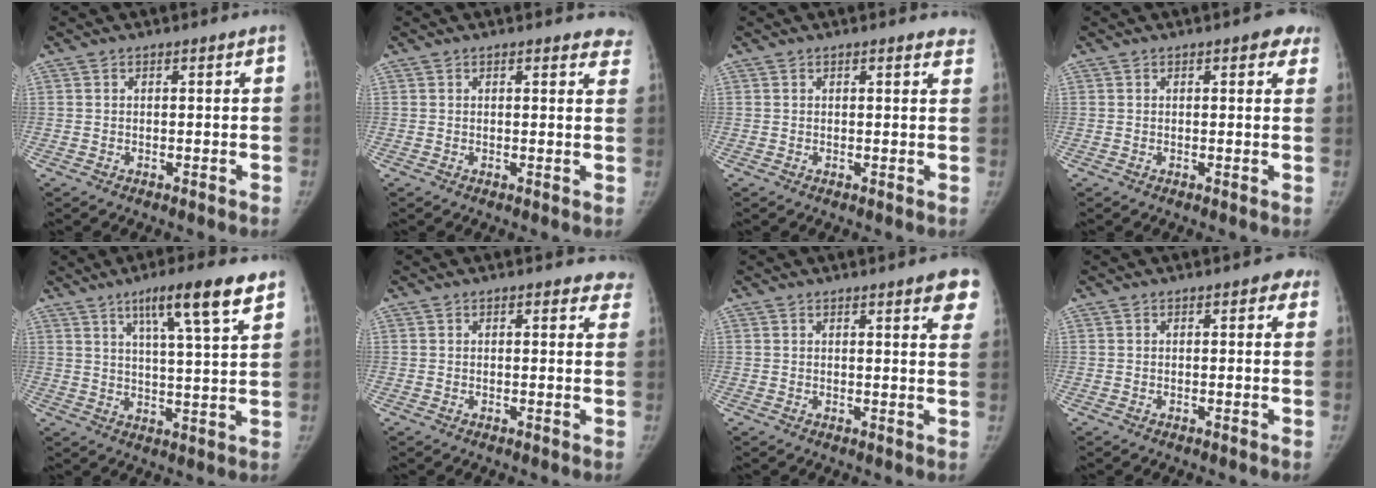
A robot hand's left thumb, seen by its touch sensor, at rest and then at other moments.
{"total": 5.3, "force": [4.7, 1.8, 1.5], "torque": [0.021, -0.018, 0.034]}
{"total": 3.6, "force": [3.2, 1.0, 1.4], "torque": [0.006, -0.008, 0.024]}
{"total": 3.7, "force": [2.1, 1.8, 2.5], "torque": [0.000, -0.003, 0.017]}
{"total": 11.9, "force": [7.2, 1.3, 9.3], "torque": [-0.141, -0.029, 0.111]}
{"total": 4.8, "force": [3.9, 2.2, 1.6], "torque": [0.025, -0.011, 0.031]}
{"total": 7.1, "force": [4.5, 1.5, 5.3], "torque": [-0.043, -0.015, 0.044]}
{"total": 2.3, "force": [1.1, 1.3, 1.5], "torque": [0.004, 0.001, 0.006]}